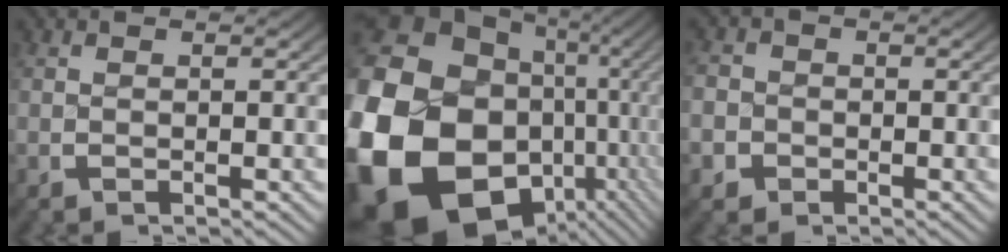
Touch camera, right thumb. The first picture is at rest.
{"total": 26.0, "force": [-5.2, 19.3, 16.7], "torque": [-0.359, -0.087, -0.058]}
{"total": 4.6, "force": [-1.5, 4.3, 0.8], "torque": [-0.022, -0.016, -0.029]}